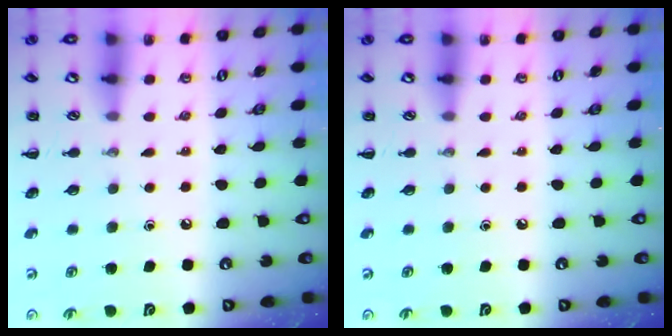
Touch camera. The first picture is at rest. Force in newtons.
{"total": 0.0}